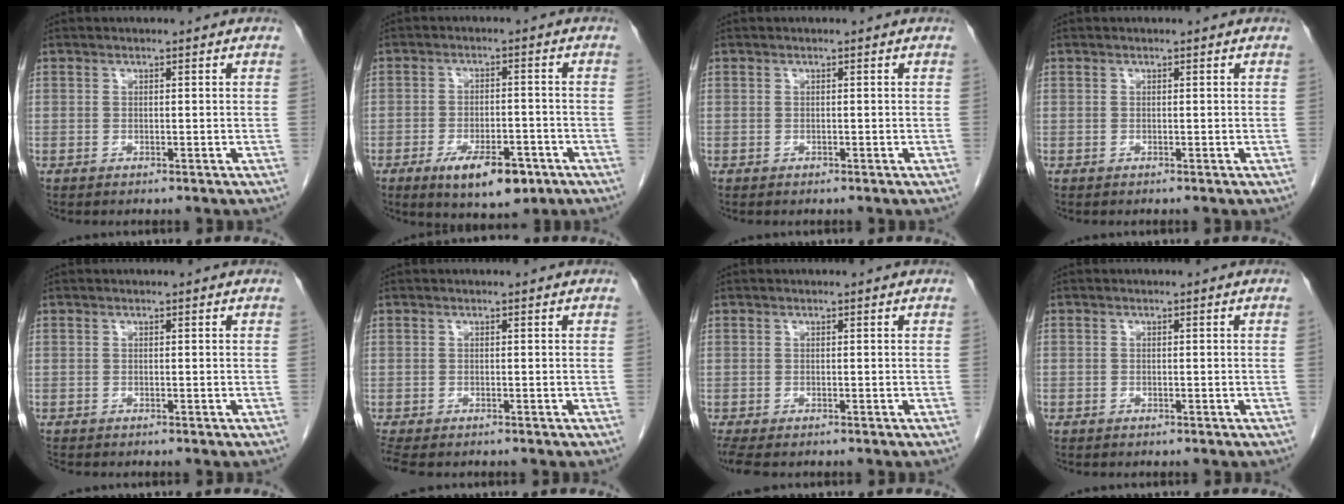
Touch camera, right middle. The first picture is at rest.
{"total": 9.1, "force": [-5.1, 3.5, 6.6], "torque": [-0.102, -0.006, -0.072]}
{"total": 0.0}
{"total": 0.0}
{"total": 0.8, "force": [-0.8, 0.1, 0.1], "torque": [-0.009, -0.004, -0.016]}
{"total": 4.7, "force": [-3.7, 1.7, 2.2], "torque": [-0.043, -0.012, -0.061]}
{"total": 4.4, "force": [-3.5, 1.5, 2.3], "torque": [-0.043, -0.014, -0.056]}
{"total": 0.0}